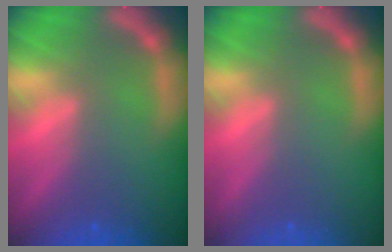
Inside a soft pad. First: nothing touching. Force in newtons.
{"total": 0.0}